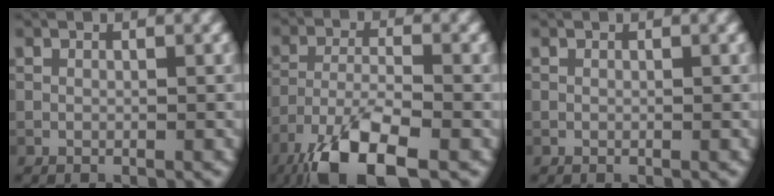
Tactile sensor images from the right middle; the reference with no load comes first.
{"total": 7.9, "force": [-5.2, 2.4, 5.6], "torque": [-0.108, -0.007, -0.102]}
{"total": 0.0}